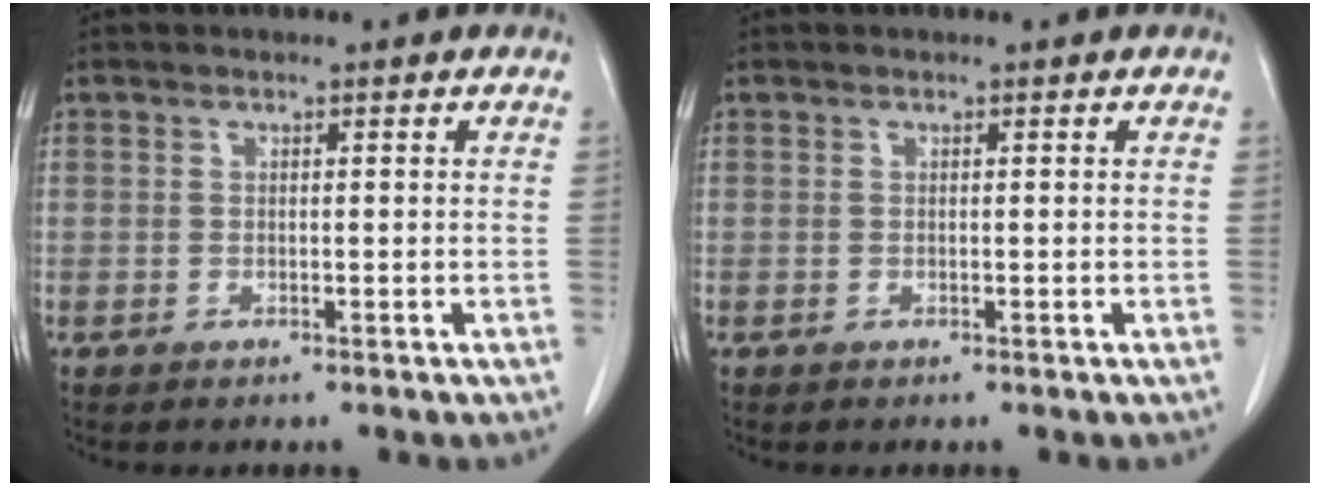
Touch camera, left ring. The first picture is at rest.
{"total": 0.0}